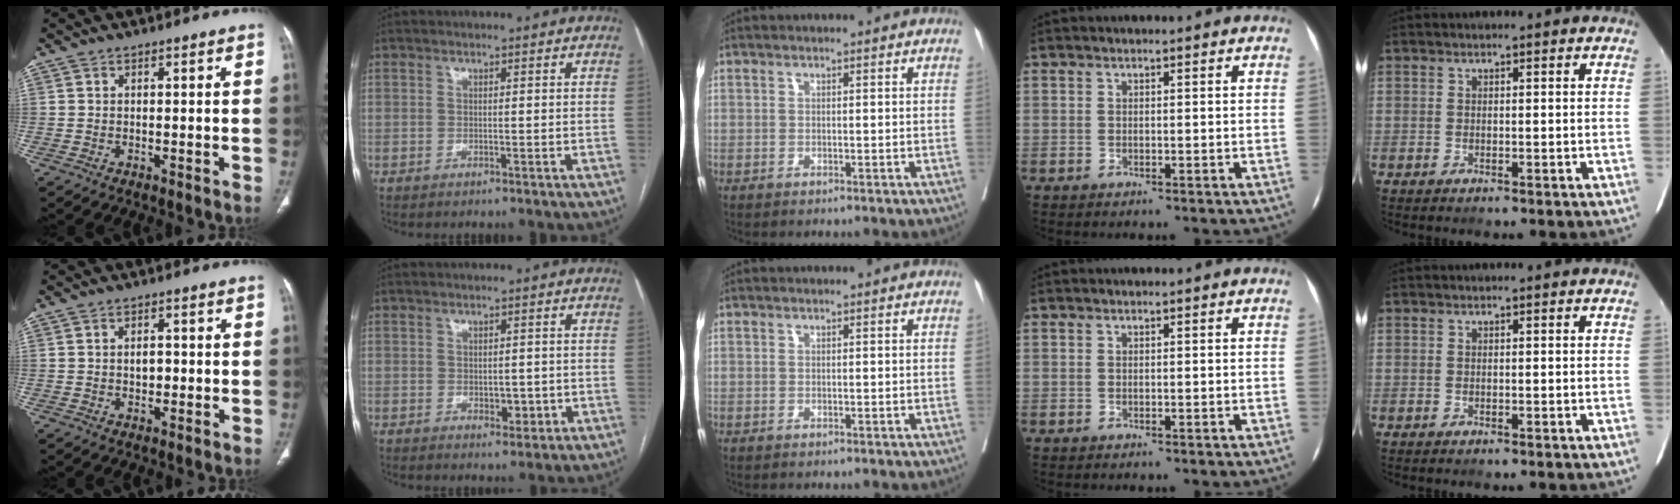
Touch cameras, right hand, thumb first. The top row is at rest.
{"thumb": {"total": 2.3, "force": [-0.1, 1.6, 1.7], "torque": [-0.023, 0.004, -0.001]}, "index": {"total": 2.9, "force": [-0.6, 1.8, 2.2], "torque": [-0.026, 0.000, 0.002]}}